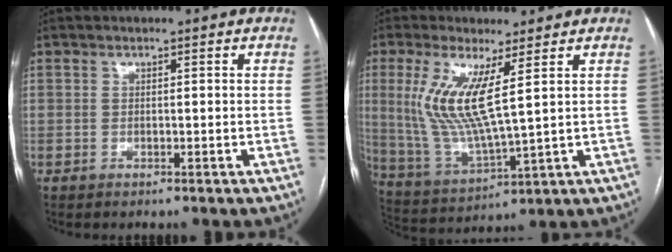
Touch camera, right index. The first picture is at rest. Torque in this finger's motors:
{"motor_torque": [1.29, 0.85, 0.77, 0.21]}